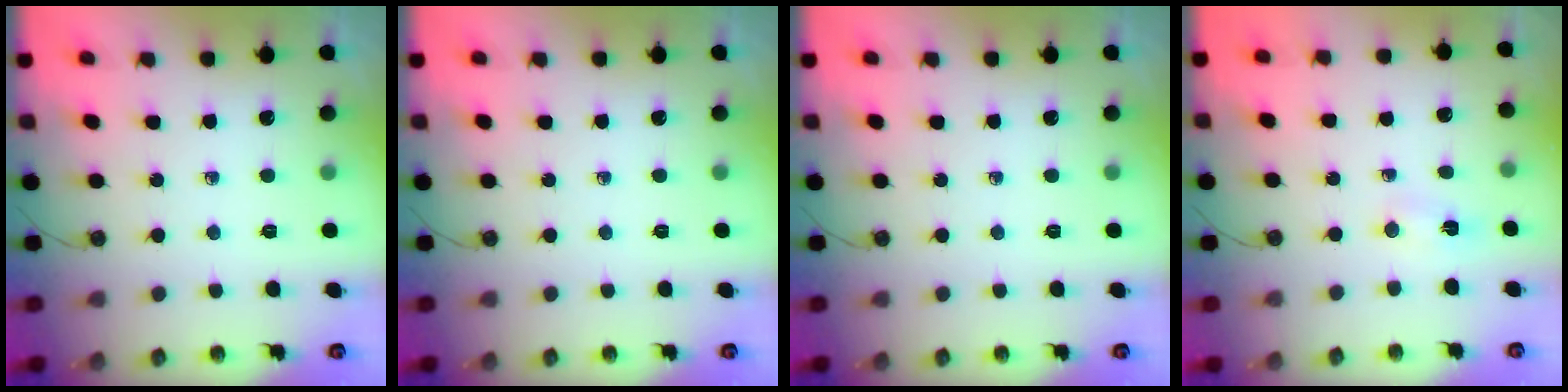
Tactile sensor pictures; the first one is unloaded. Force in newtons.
{"total": 0.0}
{"total": 0.0}
{"total": 2.1, "press": 1.6, "slide": 1.3}